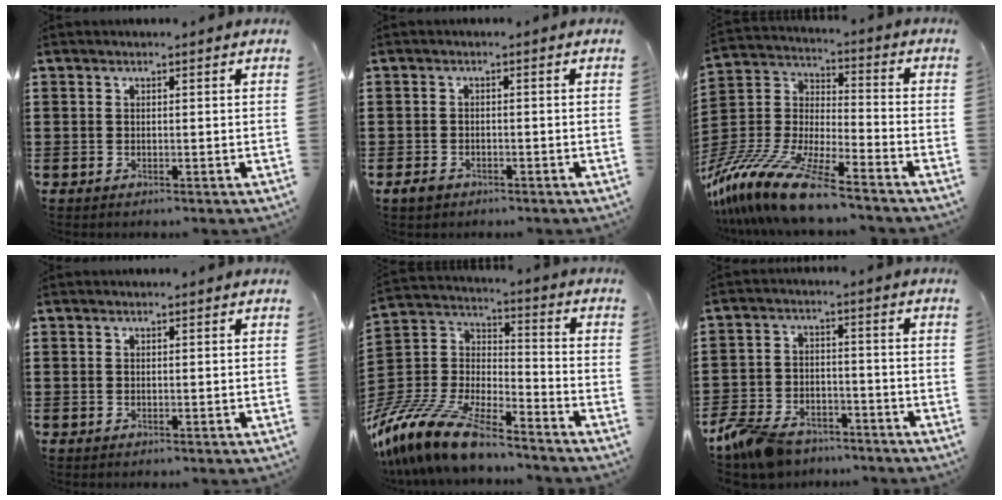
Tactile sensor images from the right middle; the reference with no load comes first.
{"total": 1.7, "force": [-1.2, 0.9, 0.8], "torque": [-0.025, -0.003, -0.027]}
{"total": 14.5, "force": [-12.5, 1.2, 7.3], "torque": [-0.167, 0.017, -0.246]}
{"total": 0.0}
{"total": 15.1, "force": [-12.9, 3.0, 7.3], "torque": [-0.179, 0.022, -0.256]}
{"total": 7.3, "force": [-6.5, 2.3, 2.6], "torque": [-0.078, 0.005, -0.130]}